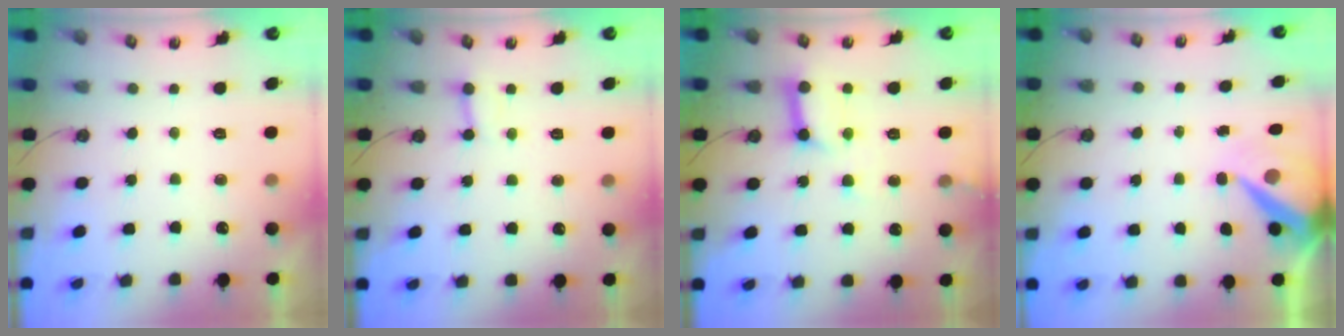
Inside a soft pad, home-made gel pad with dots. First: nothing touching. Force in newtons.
{"total": 2.7, "press": 2.7, "slide": 0.4}
{"total": 10.6, "press": 10.5, "slide": 1.4}
{"total": 9.7, "press": 9.6, "slide": 0.9}